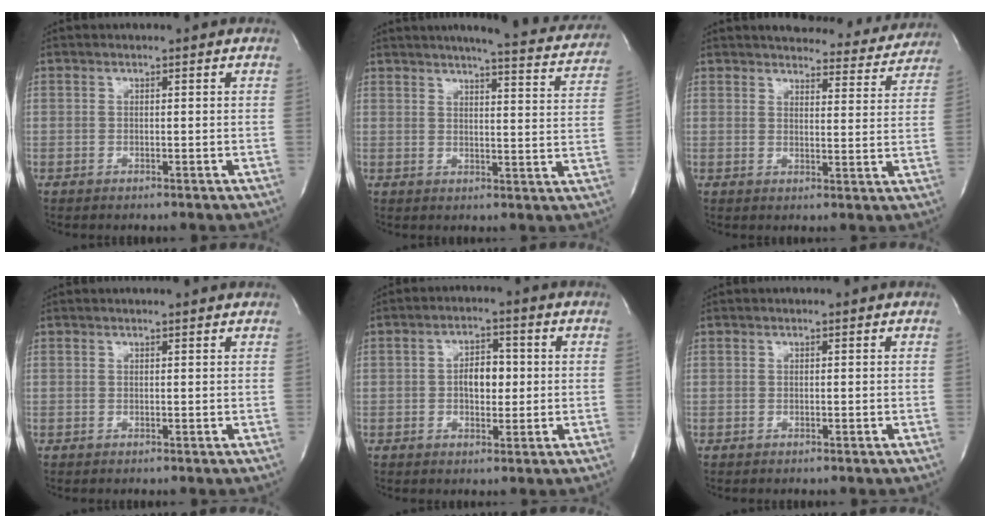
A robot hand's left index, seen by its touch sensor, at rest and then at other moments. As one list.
[{"total": 17.8, "force": [16.2, 1.9, 7.2], "torque": [-0.089, -0.035, 0.180]}, {"total": 16.0, "force": [15.0, 4.0, 3.7], "torque": [-0.021, -0.023, 0.166]}, {"total": 2.7, "force": [2.6, 0.0, 0.6], "torque": [-0.012, 0.008, 0.025]}, {"total": 4.8, "force": [0.1, 2.6, 4.0], "torque": [-0.065, 0.009, 0.003]}, {"total": 0.0}]